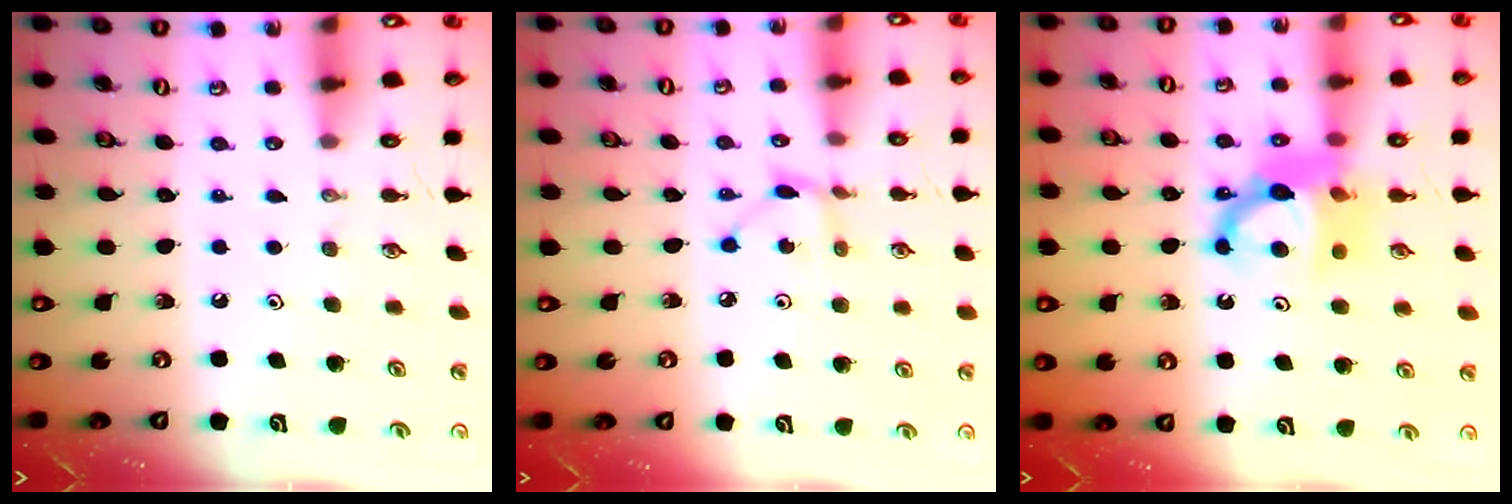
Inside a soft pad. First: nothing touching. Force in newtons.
{"total": 3.7, "press": 3.7, "slide": 0.1}
{"total": 10.0, "press": 9.8, "slide": 1.5}